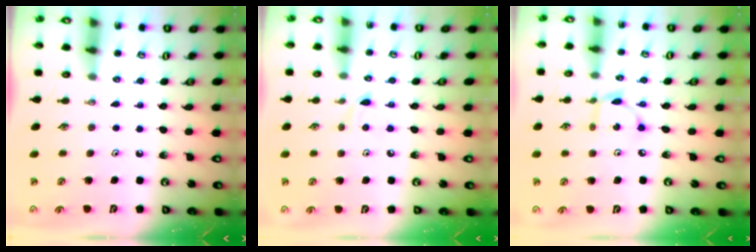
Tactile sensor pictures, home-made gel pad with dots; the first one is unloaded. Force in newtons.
{"total": 5.7, "press": 5.7, "slide": 0.7}
{"total": 5.4, "press": 5.4, "slide": 0.2}